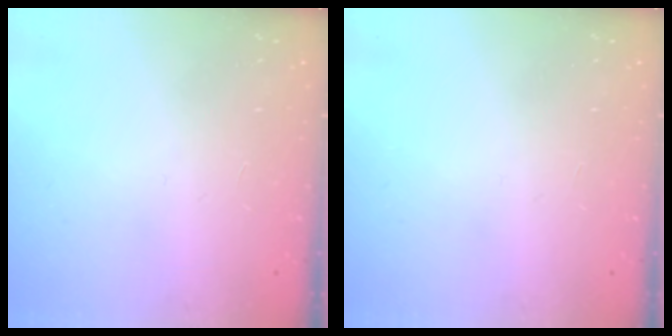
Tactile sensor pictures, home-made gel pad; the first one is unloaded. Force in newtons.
{"total": 0.0}